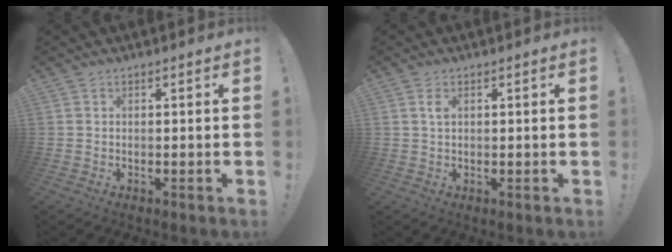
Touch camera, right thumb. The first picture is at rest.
{"total": 2.4, "force": [0.9, 1.3, 1.8], "torque": [-0.031, 0.000, 0.013]}